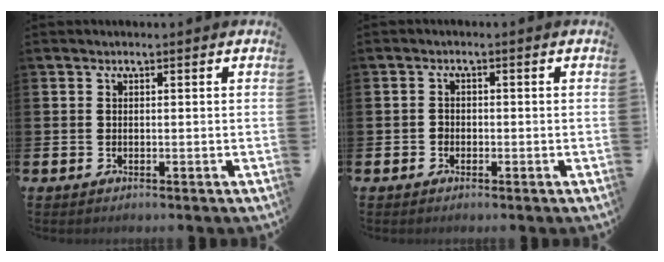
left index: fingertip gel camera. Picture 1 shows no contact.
{"total": 1.3, "force": [-0.7, 1.1, 0.3], "torque": [-0.004, 0.003, -0.017]}